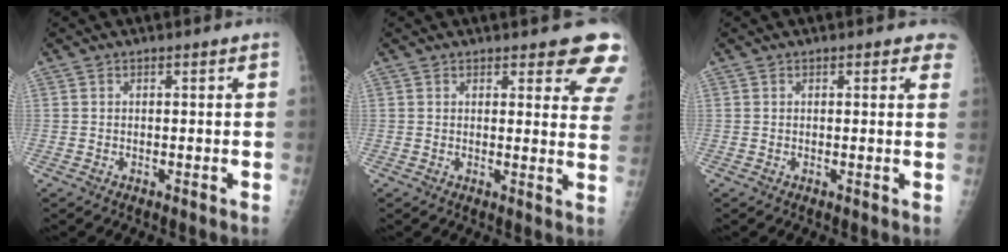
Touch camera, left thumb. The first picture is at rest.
{"total": 9.1, "force": [7.5, 3.0, 4.3], "torque": [-0.002, -0.038, 0.063]}
{"total": 2.6, "force": [1.8, 1.4, 1.3], "torque": [0.016, -0.002, 0.010]}